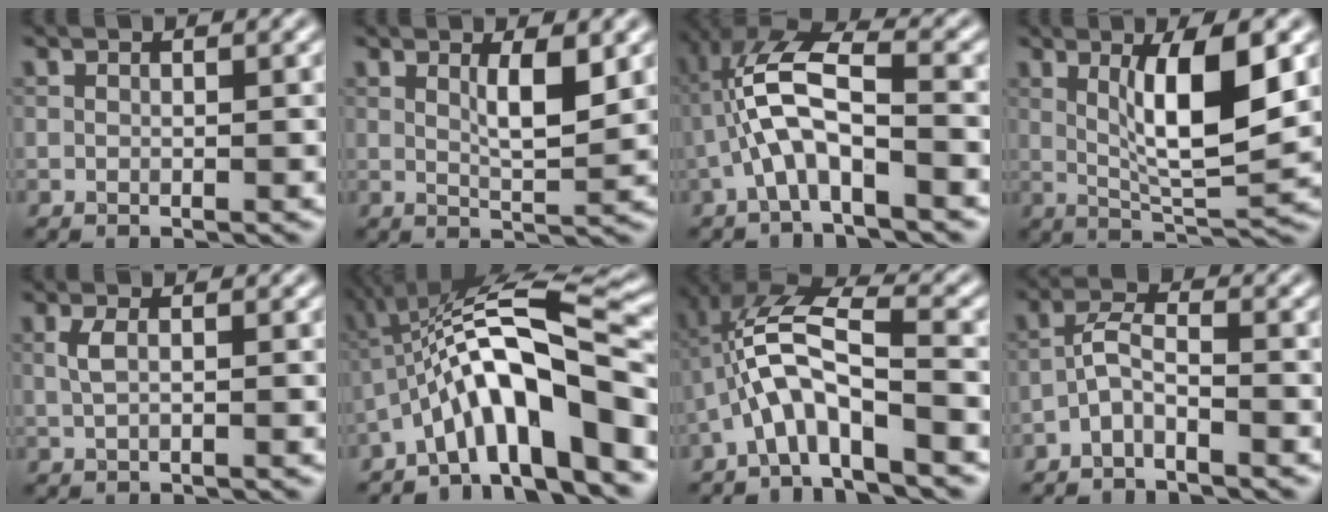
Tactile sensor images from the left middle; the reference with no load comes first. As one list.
[{"total": 3.2, "force": [1.1, 0.7, 3.0], "torque": [-0.052, -0.005, 0.019]}, {"total": 6.3, "force": [-1.9, 2.0, 5.7], "torque": [-0.123, 0.020, -0.041]}, {"total": 7.4, "force": [1.4, 1.6, 7.1], "torque": [-0.122, -0.006, 0.028]}, {"total": 1.3, "force": [0.1, 0.4, 1.2], "torque": [-0.029, 0.003, 0.003]}, {"total": 10.1, "force": [-3.8, 2.3, 9.1], "torque": [-0.139, 0.027, -0.072]}, {"total": 6.6, "force": [-2.7, 1.7, 5.7], "torque": [-0.117, 0.020, -0.059]}, {"total": 2.3, "force": [-1.7, 0.6, 1.5], "torque": [-0.035, 0.010, -0.041]}]